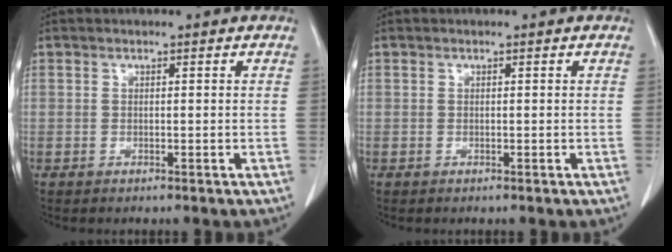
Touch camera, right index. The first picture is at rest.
{"total": 0.0}